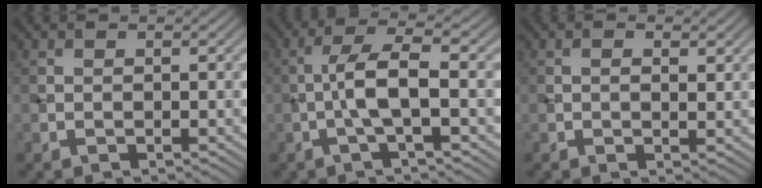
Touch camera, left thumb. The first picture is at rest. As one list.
[{"total": 5.3, "force": [-0.9, 1.0, 5.1], "torque": [-0.099, 0.018, -0.027]}, {"total": 1.4, "force": [0.4, 0.6, 1.1], "torque": [-0.016, -0.003, 0.008]}]